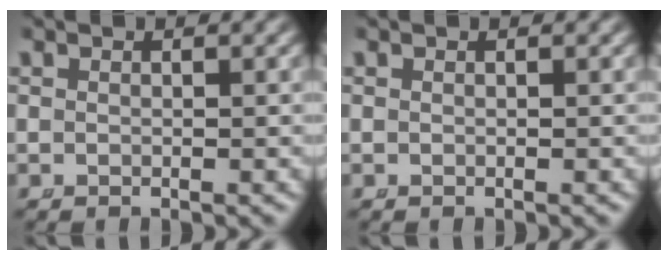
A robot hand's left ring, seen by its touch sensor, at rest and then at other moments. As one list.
[{"total": 0.0}]